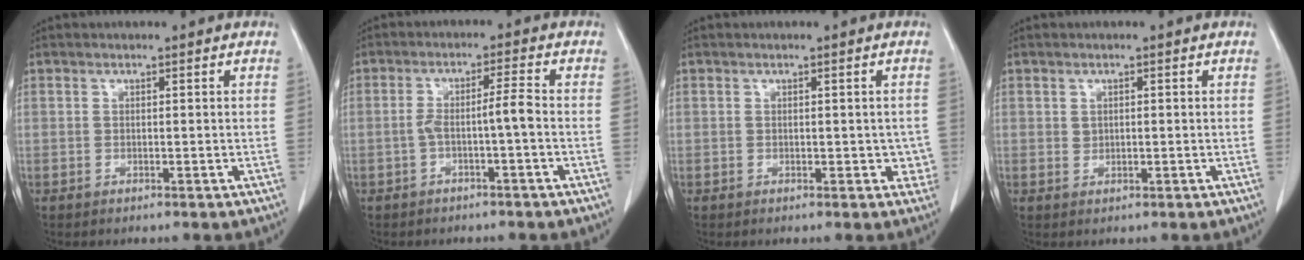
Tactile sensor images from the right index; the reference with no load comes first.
{"total": 3.8, "force": [-1.2, -0.3, 3.6], "torque": [-0.066, 0.016, -0.018]}
{"total": 2.5, "force": [0.0, 1.9, 1.6], "torque": [-0.002, 0.006, 0.001]}
{"total": 0.9, "force": [0.3, 0.8, 0.5], "torque": [-0.006, -0.002, 0.006]}